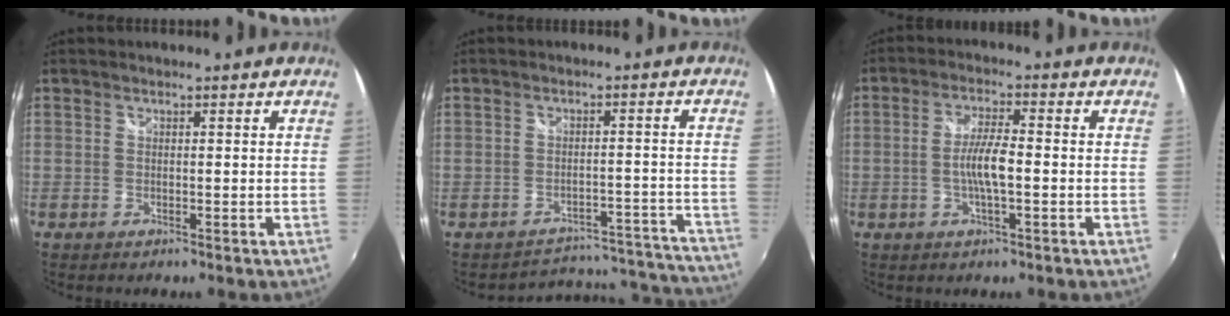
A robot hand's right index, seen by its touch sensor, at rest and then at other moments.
{"total": 16.7, "force": [-15.8, 5.2, 1.4], "torque": [-0.009, 0.057, -0.185]}
{"total": 5.5, "force": [-1.2, 0.9, 5.3], "torque": [-0.102, 0.002, -0.021]}